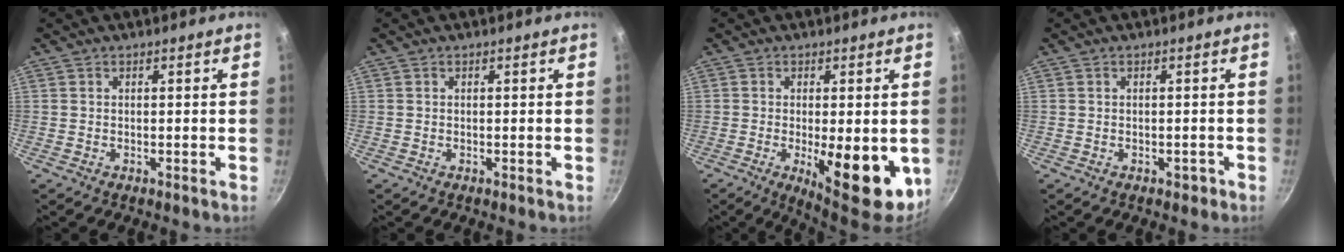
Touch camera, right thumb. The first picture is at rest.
{"total": 0.0}
{"total": 13.1, "force": [-2.8, 4.6, 12.0], "torque": [-0.141, -0.005, -0.024]}
{"total": 1.2, "force": [-0.6, 0.9, 0.6], "torque": [0.003, 0.013, -0.001]}